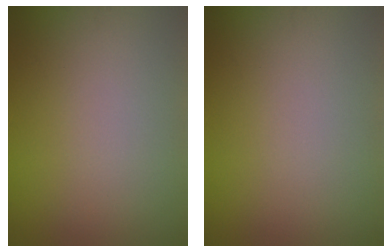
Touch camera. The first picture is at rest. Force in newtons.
{"total": 0.0}